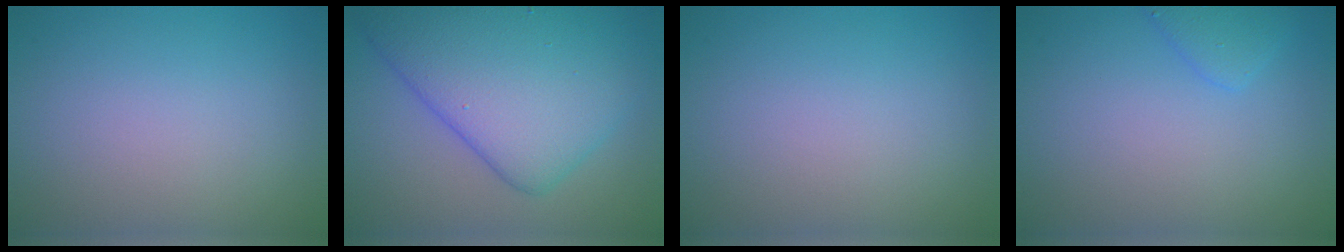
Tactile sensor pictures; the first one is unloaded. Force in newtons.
{"total": 10.6, "press": 10.6, "slide": 0.3}
{"total": 0.0}
{"total": 1.7, "press": 1.7, "slide": 0.1}